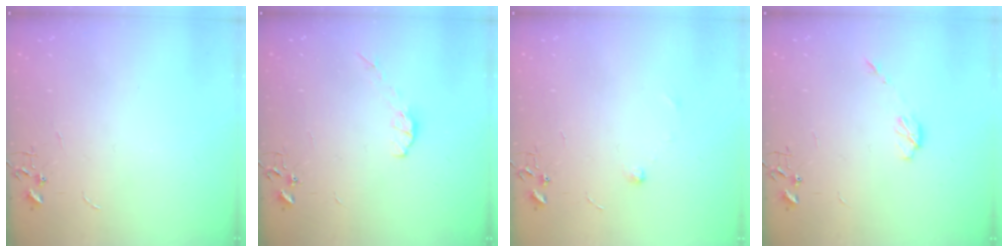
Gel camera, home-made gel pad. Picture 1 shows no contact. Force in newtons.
{"total": 5.1, "press": 5.1, "slide": 0.8}
{"total": 4.9, "press": 4.8, "slide": 1.1}
{"total": 4.6, "press": 4.6, "slide": 0.5}